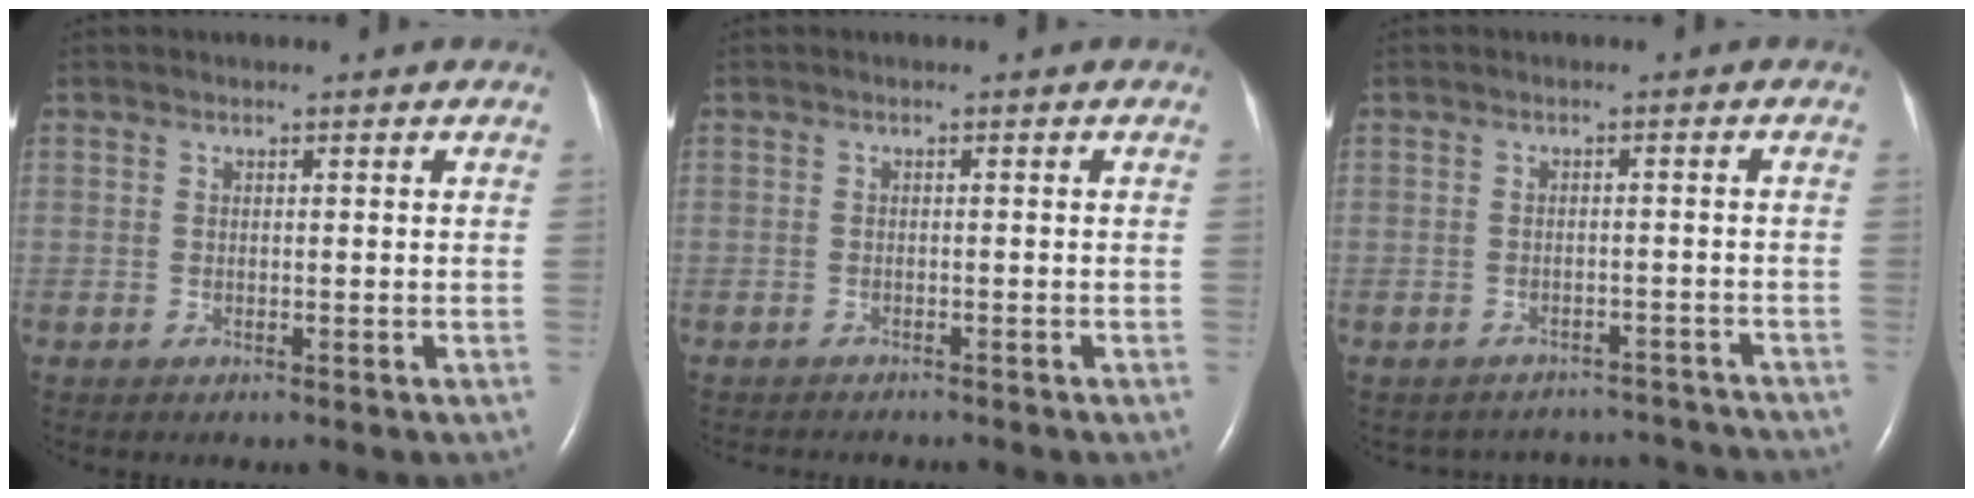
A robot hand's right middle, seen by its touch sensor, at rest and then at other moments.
{"total": 3.9, "force": [-3.6, 0.7, 1.2], "torque": [-0.014, -0.007, -0.047]}
{"total": 9.2, "force": [-8.8, 2.7, -0.4], "torque": [0.004, 0.029, -0.094]}